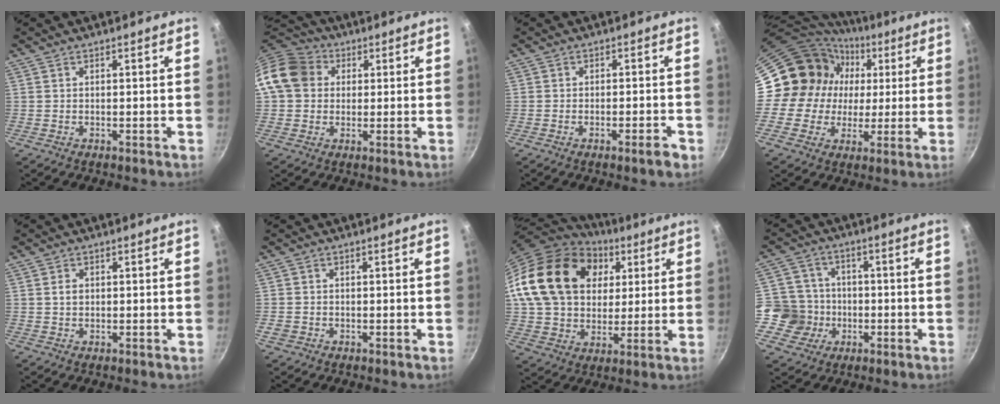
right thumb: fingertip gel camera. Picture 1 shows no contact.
{"total": 11.5, "force": [2.4, 9.8, 5.6], "torque": [-0.076, 0.023, 0.027]}
{"total": 3.2, "force": [-1.8, 0.5, 2.6], "torque": [-0.037, 0.015, -0.026]}
{"total": 16.9, "force": [3.1, 15.2, 6.7], "torque": [-0.094, 0.014, 0.044]}
{"total": 2.0, "force": [0.4, 1.5, 1.2], "torque": [-0.017, 0.003, 0.005]}
{"total": 1.8, "force": [-0.7, 1.6, 0.7], "torque": [-0.013, 0.001, -0.012]}
{"total": 23.5, "force": [6.6, 17.7, 14.0], "torque": [-0.225, 0.007, 0.116]}
{"total": 9.0, "force": [-2.1, 8.7, 1.2], "torque": [0.014, 0.030, -0.045]}